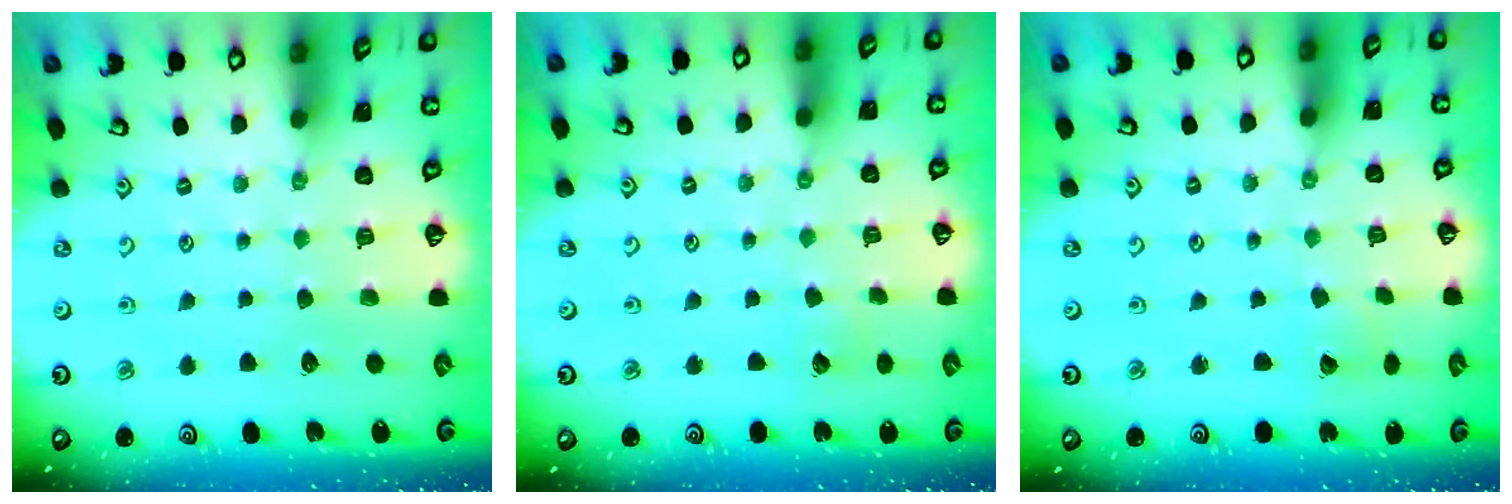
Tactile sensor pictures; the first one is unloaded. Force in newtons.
{"total": 2.3, "press": 2.3, "slide": 0.1}
{"total": 2.4, "press": 2.4, "slide": 0.2}